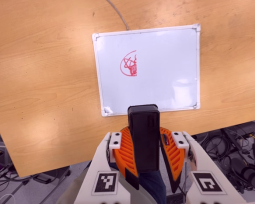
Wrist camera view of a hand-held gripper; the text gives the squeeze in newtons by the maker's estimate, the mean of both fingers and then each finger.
{"total": 10.7, "left": 10.1, "right": 11.2}